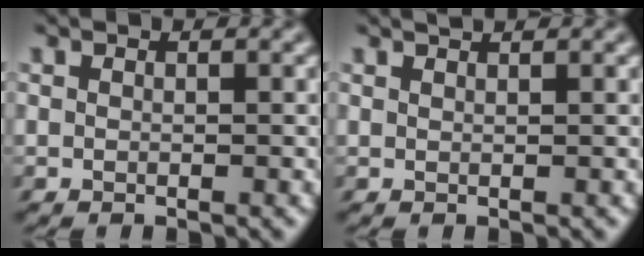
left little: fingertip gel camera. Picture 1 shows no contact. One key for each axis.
{"total": 1.0, "fx": 1.0, "fy": 0.0, "fz": 0.3, "tx": 0.002, "ty": 0.008, "tz": 0.011}